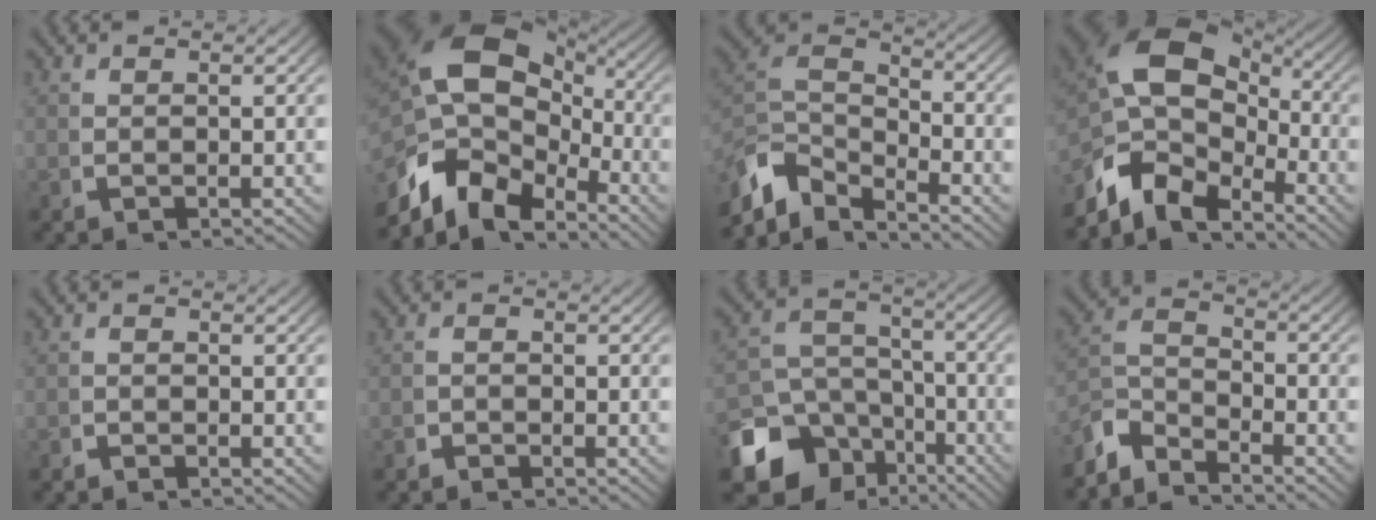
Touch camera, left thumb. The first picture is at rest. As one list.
[{"total": 16.1, "force": [-1.2, 11.2, 11.5], "torque": [-0.247, -0.046, -0.009]}, {"total": 9.5, "force": [-2.4, 7.1, 5.9], "torque": [-0.144, -0.030, -0.039]}, {"total": 14.4, "force": [-1.0, 9.9, 10.4], "torque": [-0.219, -0.038, -0.010]}, {"total": 0.9, "force": [-0.8, 0.3, 0.1], "torque": [0.001, -0.004, -0.019]}, {"total": 1.2, "force": [-1.0, 0.6, 0.2], "torque": [0.000, -0.004, -0.023]}, {"total": 13.1, "force": [-5.8, 9.9, 6.4], "torque": [-0.116, -0.047, -0.086]}, {"total": 5.2, "force": [-2.3, 3.5, 3.1], "torque": [-0.059, -0.010, -0.051]}]